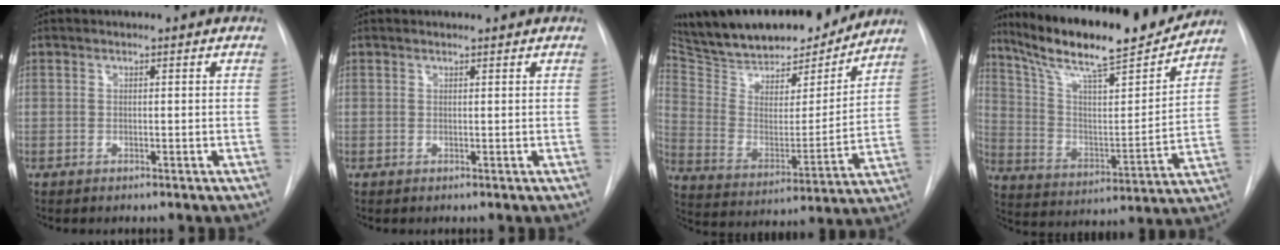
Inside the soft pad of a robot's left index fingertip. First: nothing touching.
{"total": 0.7, "force": [0.7, -0.1, -0.1], "torque": [-0.006, 0.005, 0.014]}
{"total": 24.8, "force": [22.2, 6.4, 9.1], "torque": [-0.168, -0.010, 0.339]}
{"total": 23.3, "force": [20.2, 2.6, 11.3], "torque": [-0.203, -0.021, 0.320]}